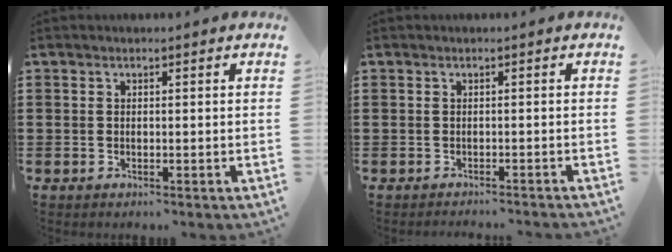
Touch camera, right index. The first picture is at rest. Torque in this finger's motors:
{"motor_torque": [-0.26, 1.36, -1.05, -0.21]}